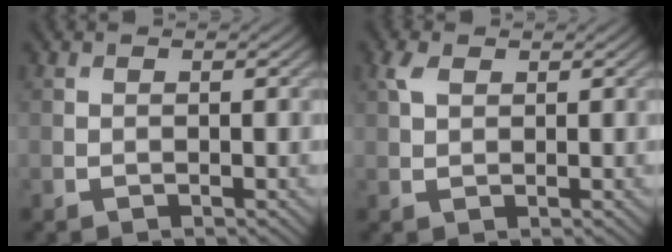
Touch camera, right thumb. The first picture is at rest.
{"total": 2.2, "force": [1.1, 1.3, 1.4], "torque": [-0.037, 0.005, 0.021]}